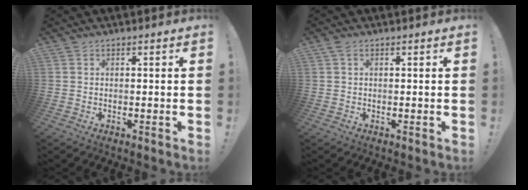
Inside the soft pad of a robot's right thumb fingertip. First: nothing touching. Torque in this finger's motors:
{"motor_torque": [0.34, 0.21, -0.06, -0.06, 0.00]}